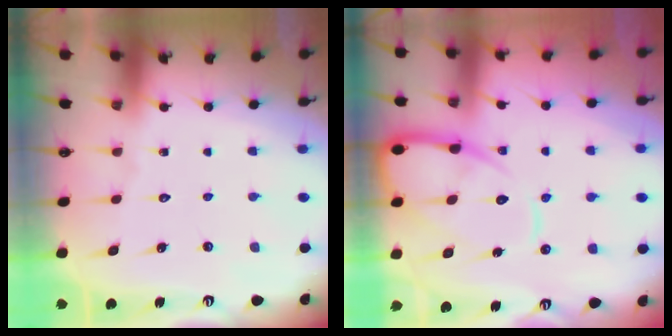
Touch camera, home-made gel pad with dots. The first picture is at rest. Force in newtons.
{"total": 13.1, "press": 13.1, "slide": 1.1}